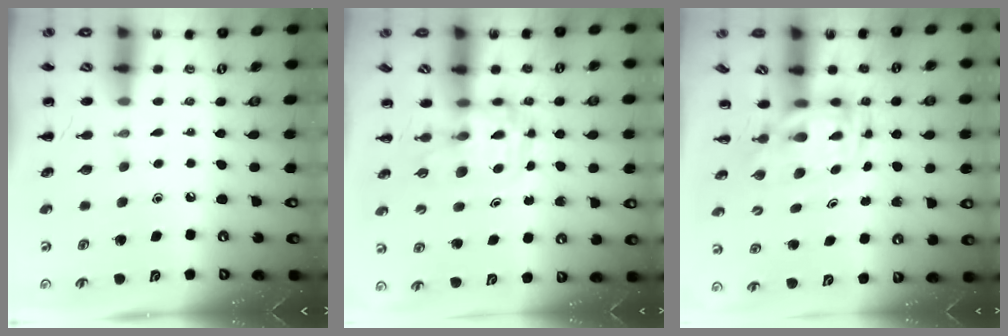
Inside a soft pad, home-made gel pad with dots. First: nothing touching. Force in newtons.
{"total": 3.5, "press": 3.4, "slide": 0.6}
{"total": 3.2, "press": 3.1, "slide": 0.6}